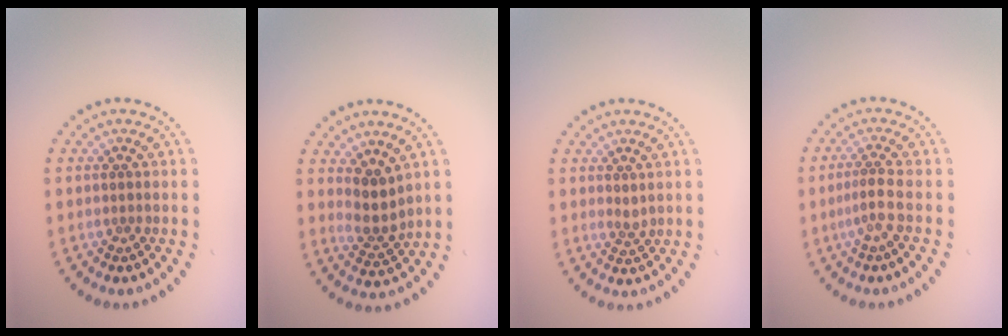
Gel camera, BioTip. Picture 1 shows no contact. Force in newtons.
{"total": 2.7, "press": 2.1, "slide": 1.7}
{"total": 0.9, "press": 0.7, "slide": 0.6}
{"total": 1.8, "press": 1.3, "slide": 1.3}